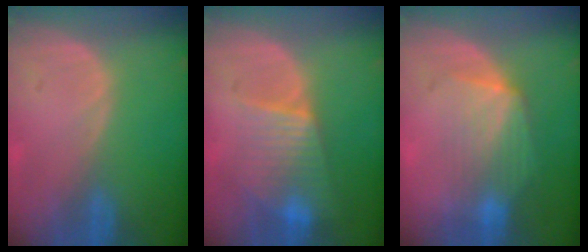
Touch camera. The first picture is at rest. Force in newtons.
{"total": 7.1, "press": 6.8, "slide": 1.9}
{"total": 7.4, "press": 6.9, "slide": 2.5}